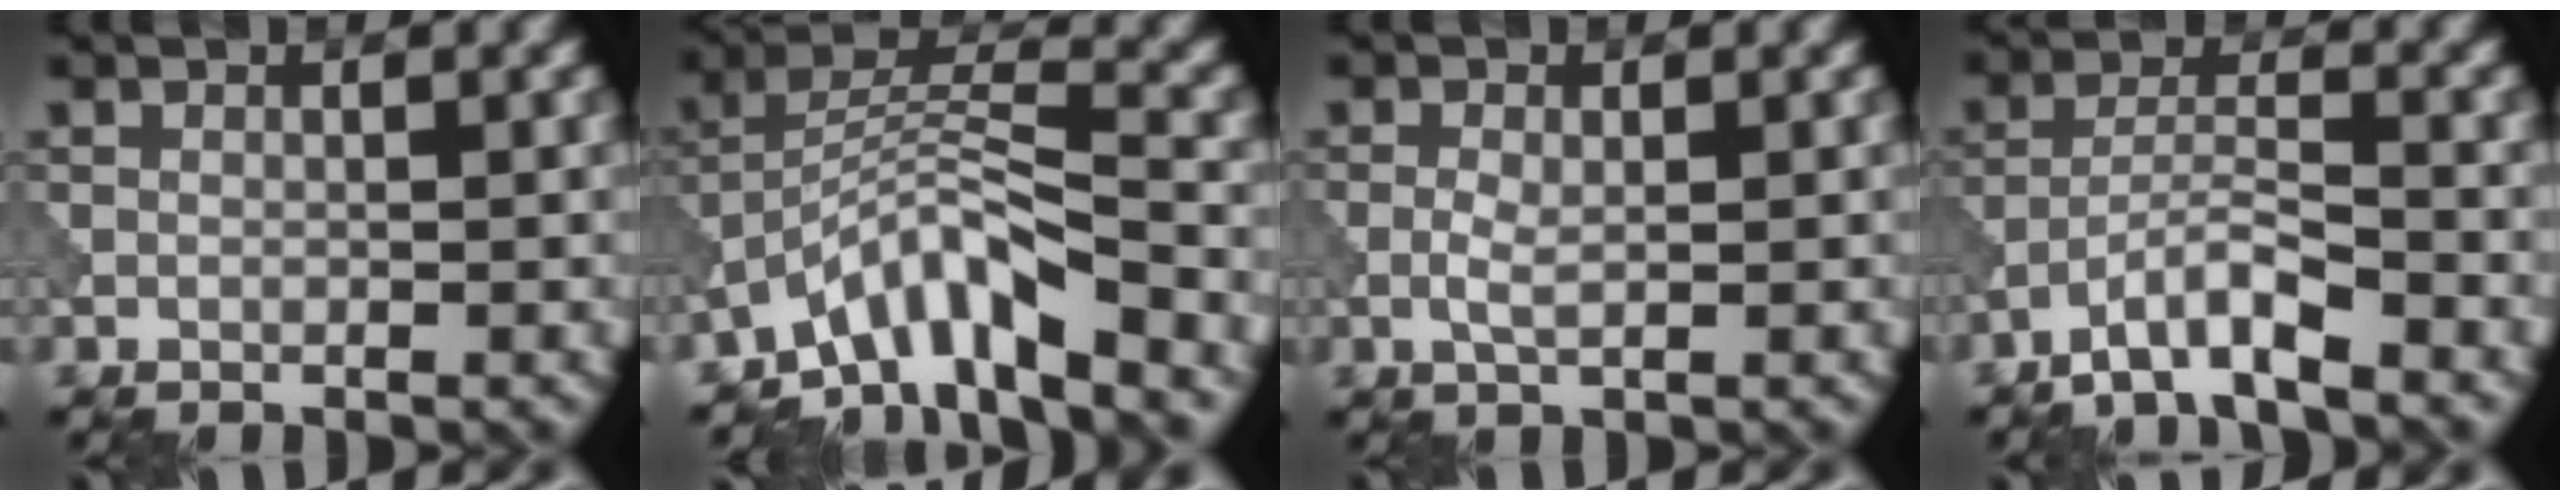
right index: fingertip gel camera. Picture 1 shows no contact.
{"total": 7.3, "force": [-5.5, 1.5, 4.6], "torque": [-0.075, 0.010, -0.108]}
{"total": 1.4, "force": [-0.2, 0.5, 1.3], "torque": [-0.030, 0.001, -0.006]}
{"total": 4.3, "force": [-3.2, 0.5, 2.8], "torque": [-0.051, 0.009, -0.068]}